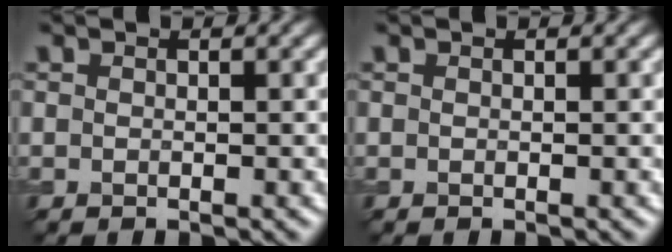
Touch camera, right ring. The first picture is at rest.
{"total": 0.0}